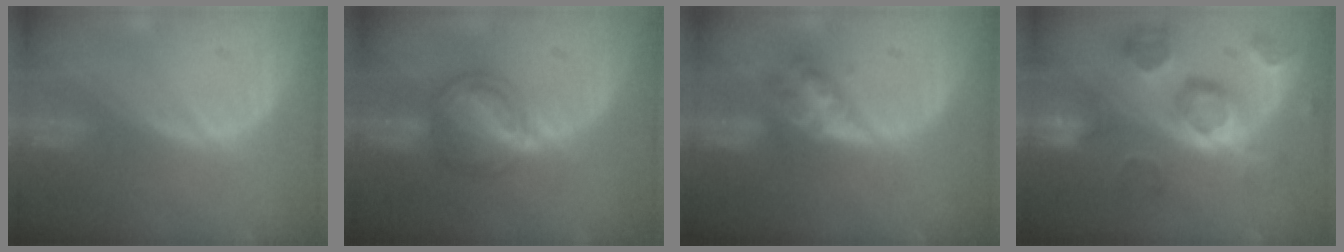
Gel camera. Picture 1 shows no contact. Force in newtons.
{"total": 6.1, "press": 6.0, "slide": 0.8}
{"total": 4.0, "press": 4.0, "slide": 0.3}
{"total": 11.3, "press": 10.0, "slide": 5.2}